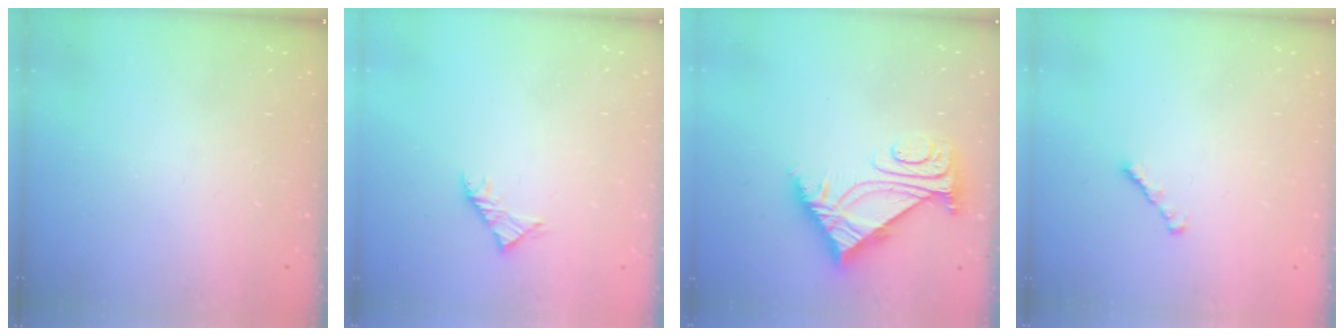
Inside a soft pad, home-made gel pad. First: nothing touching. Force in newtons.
{"total": 2.9, "press": 2.8, "slide": 0.8}
{"total": 7.3, "press": 7.2, "slide": 1.2}
{"total": 1.3, "press": 1.2, "slide": 0.5}